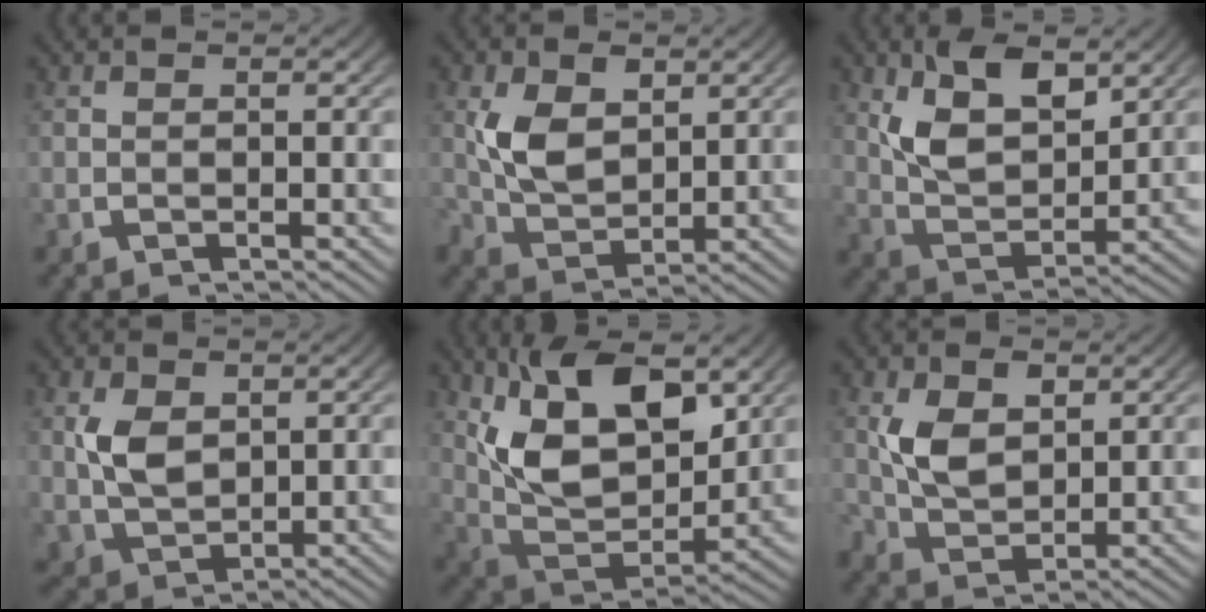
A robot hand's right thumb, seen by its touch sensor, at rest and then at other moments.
{"total": 5.6, "force": [1.1, 3.9, 3.8], "torque": [-0.090, -0.022, 0.034]}
{"total": 7.4, "force": [2.3, 4.3, 5.5], "torque": [-0.111, -0.015, 0.050]}
{"total": 5.0, "force": [0.9, 3.7, 3.3], "torque": [-0.073, -0.023, 0.032]}
{"total": 12.8, "force": [2.1, 7.9, 9.9], "torque": [-0.201, -0.027, 0.044]}
{"total": 5.1, "force": [1.2, 3.5, 3.4], "torque": [-0.079, -0.020, 0.035]}